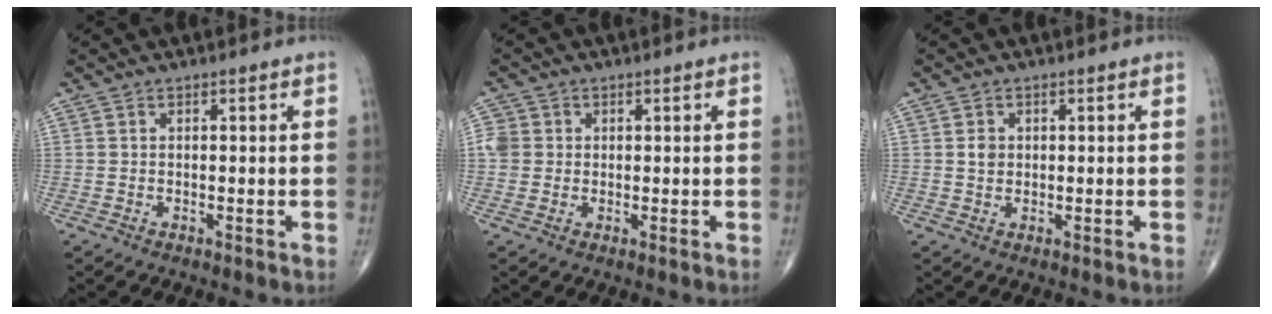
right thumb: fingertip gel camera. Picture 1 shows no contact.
{"total": 3.4, "force": [0.3, 3.2, 0.9], "torque": [-0.003, 0.009, 0.008]}
{"total": 1.9, "force": [0.4, 1.6, 0.9], "torque": [-0.009, 0.000, 0.008]}